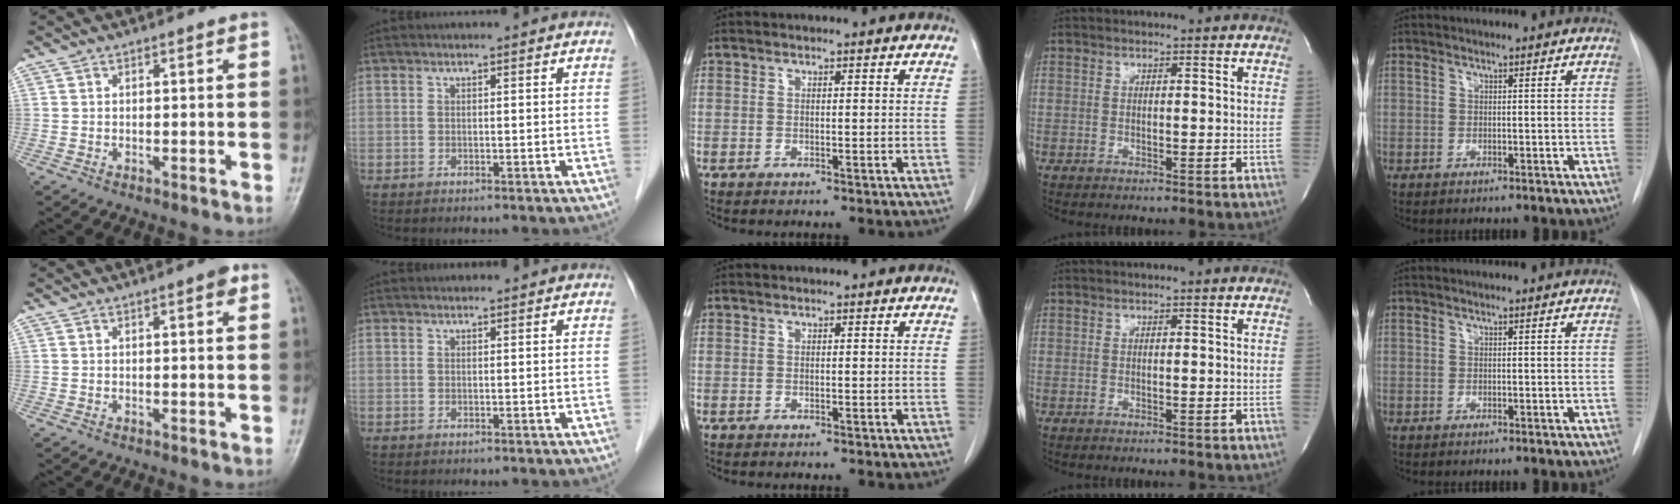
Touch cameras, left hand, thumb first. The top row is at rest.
{"thumb": {"total": 1.9, "force": [1.0, 0.5, 1.6], "torque": [-0.020, -0.001, 0.010]}, "index": {"total": 1.5, "force": [1.5, 0.2, 0.2], "torque": [-0.009, 0.017, 0.022]}}